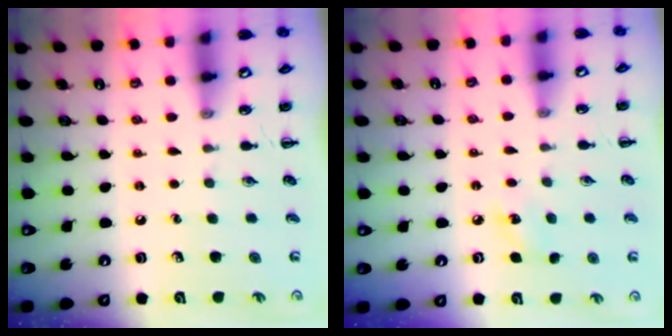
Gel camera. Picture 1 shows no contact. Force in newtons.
{"total": 6.8, "press": 6.6, "slide": 1.7}